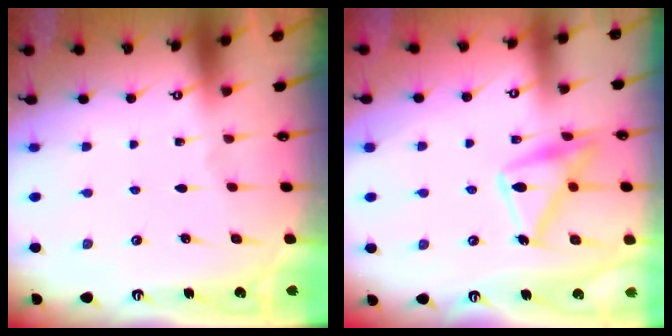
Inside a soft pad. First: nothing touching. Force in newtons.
{"total": 16.2, "press": 16.2, "slide": 1.0}